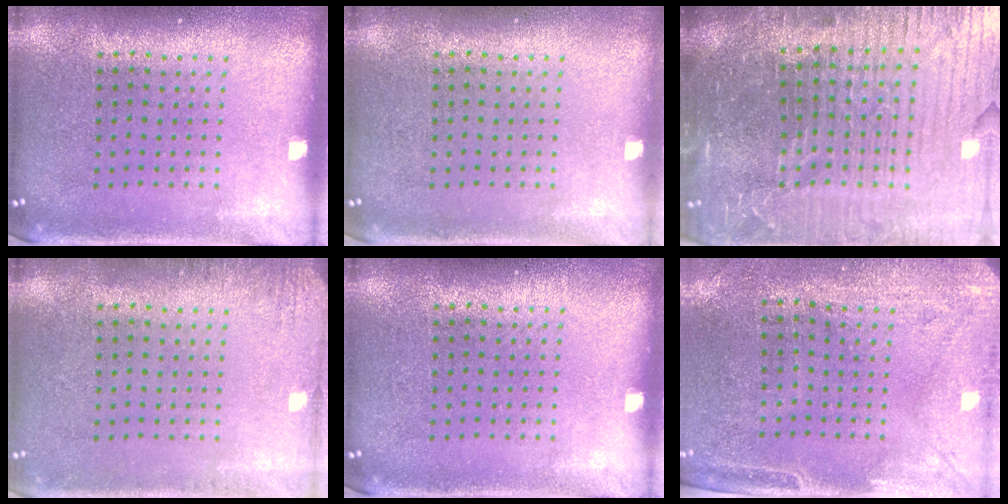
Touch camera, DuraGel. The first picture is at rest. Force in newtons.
{"total": 0.0}
{"total": 6.5, "press": 5.7, "slide": 3.2}
{"total": 1.5, "press": 1.5, "slide": 0.2}
{"total": 0.0}
{"total": 3.0, "press": 2.4, "slide": 1.7}